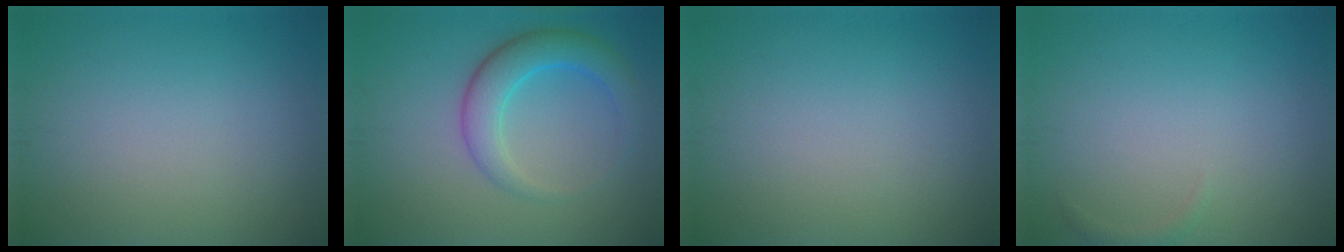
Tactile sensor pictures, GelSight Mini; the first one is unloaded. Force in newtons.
{"total": 4.5, "press": 4.5, "slide": 0.1}
{"total": 0.0}
{"total": 0.6, "press": 0.6, "slide": 0.1}